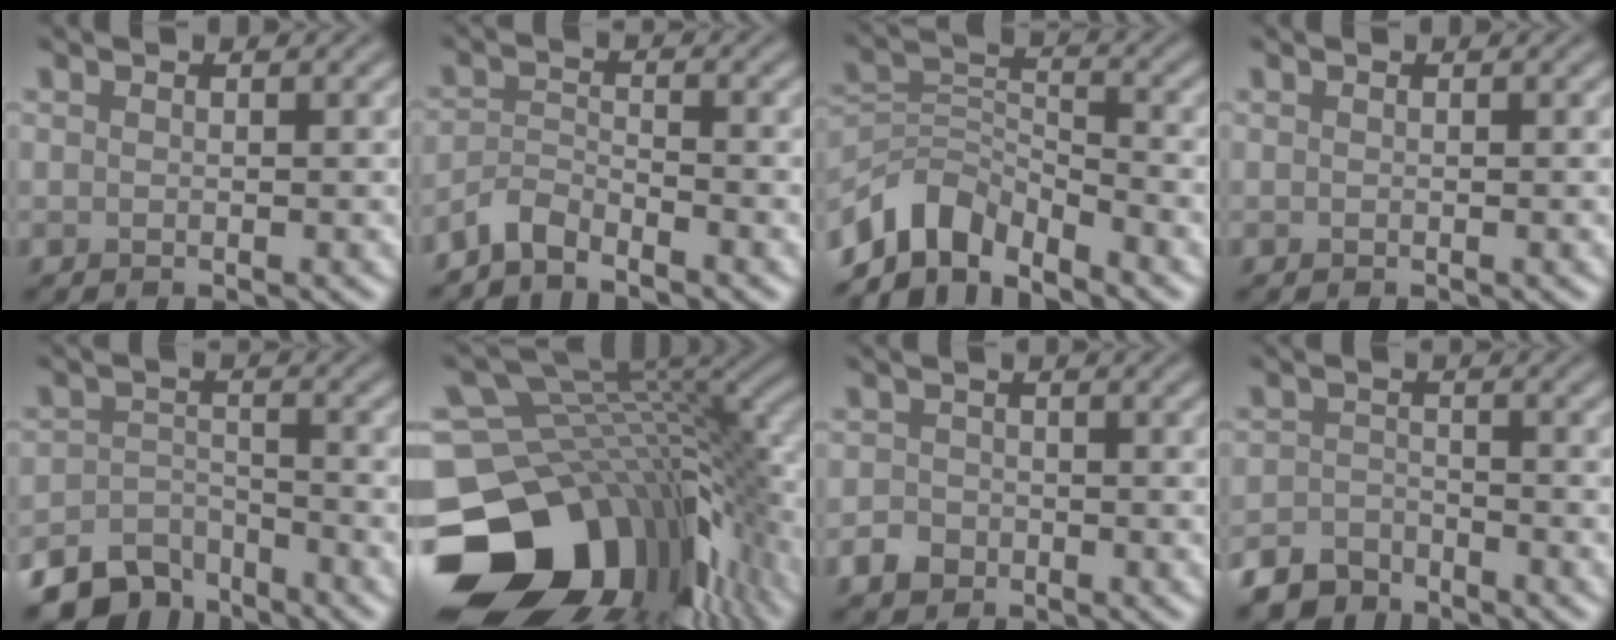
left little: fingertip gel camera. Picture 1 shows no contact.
{"total": 2.4, "force": [-2.3, 0.4, 0.6], "torque": [-0.015, 0.004, -0.055]}
{"total": 5.6, "force": [-4.5, 2.5, 2.1], "torque": [-0.031, -0.002, -0.096]}
{"total": 0.0}
{"total": 5.7, "force": [-4.6, 2.8, 1.7], "torque": [-0.025, -0.009, -0.084]}
{"total": 17.4, "force": [-6.0, 11.5, 11.6], "torque": [-0.232, -0.015, -0.079]}
{"total": 2.0, "force": [-1.1, 1.6, 0.6], "torque": [-0.004, 0.002, -0.024]}
{"total": 3.8, "force": [-3.4, 1.6, 0.6], "torque": [-0.007, -0.001, -0.071]}